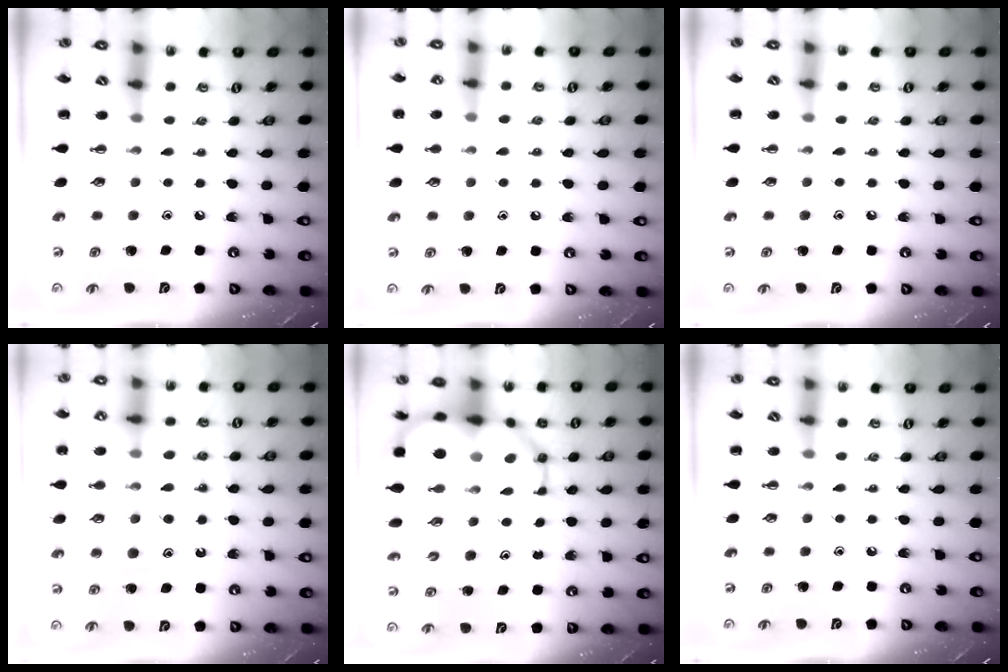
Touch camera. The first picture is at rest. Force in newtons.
{"total": 7.1, "press": 6.6, "slide": 2.6}
{"total": 4.7, "press": 4.4, "slide": 1.5}
{"total": 11.8, "press": 11.8, "slide": 0.9}
{"total": 16.7, "press": 16.0, "slide": 4.5}
{"total": 0.0}